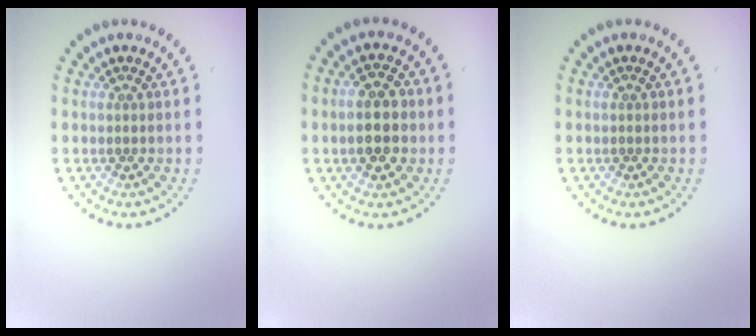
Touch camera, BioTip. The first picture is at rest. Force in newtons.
{"total": 3.8, "press": 3.8, "slide": 0.3}
{"total": 0.0}